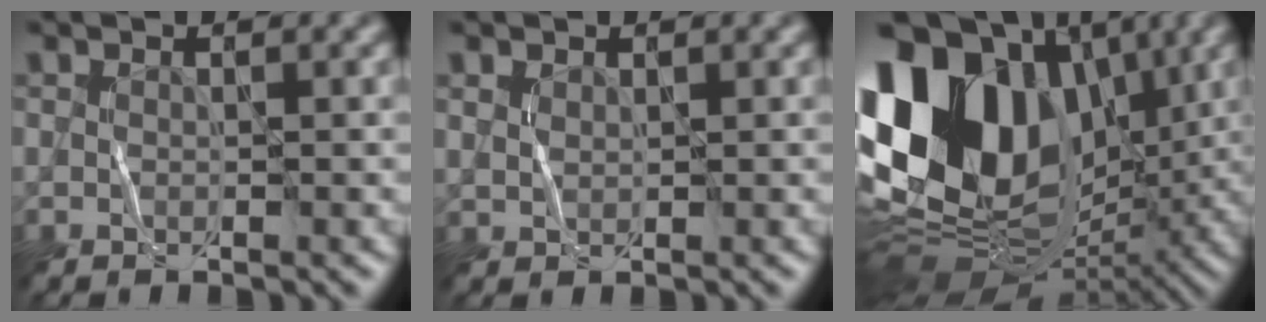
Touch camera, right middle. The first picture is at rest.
{"total": 0.9, "force": [0.7, 0.5, 0.3], "torque": [-0.008, 0.000, 0.017]}
{"total": 18.9, "force": [3.4, 13.5, 12.8], "torque": [-0.267, 0.027, 0.060]}